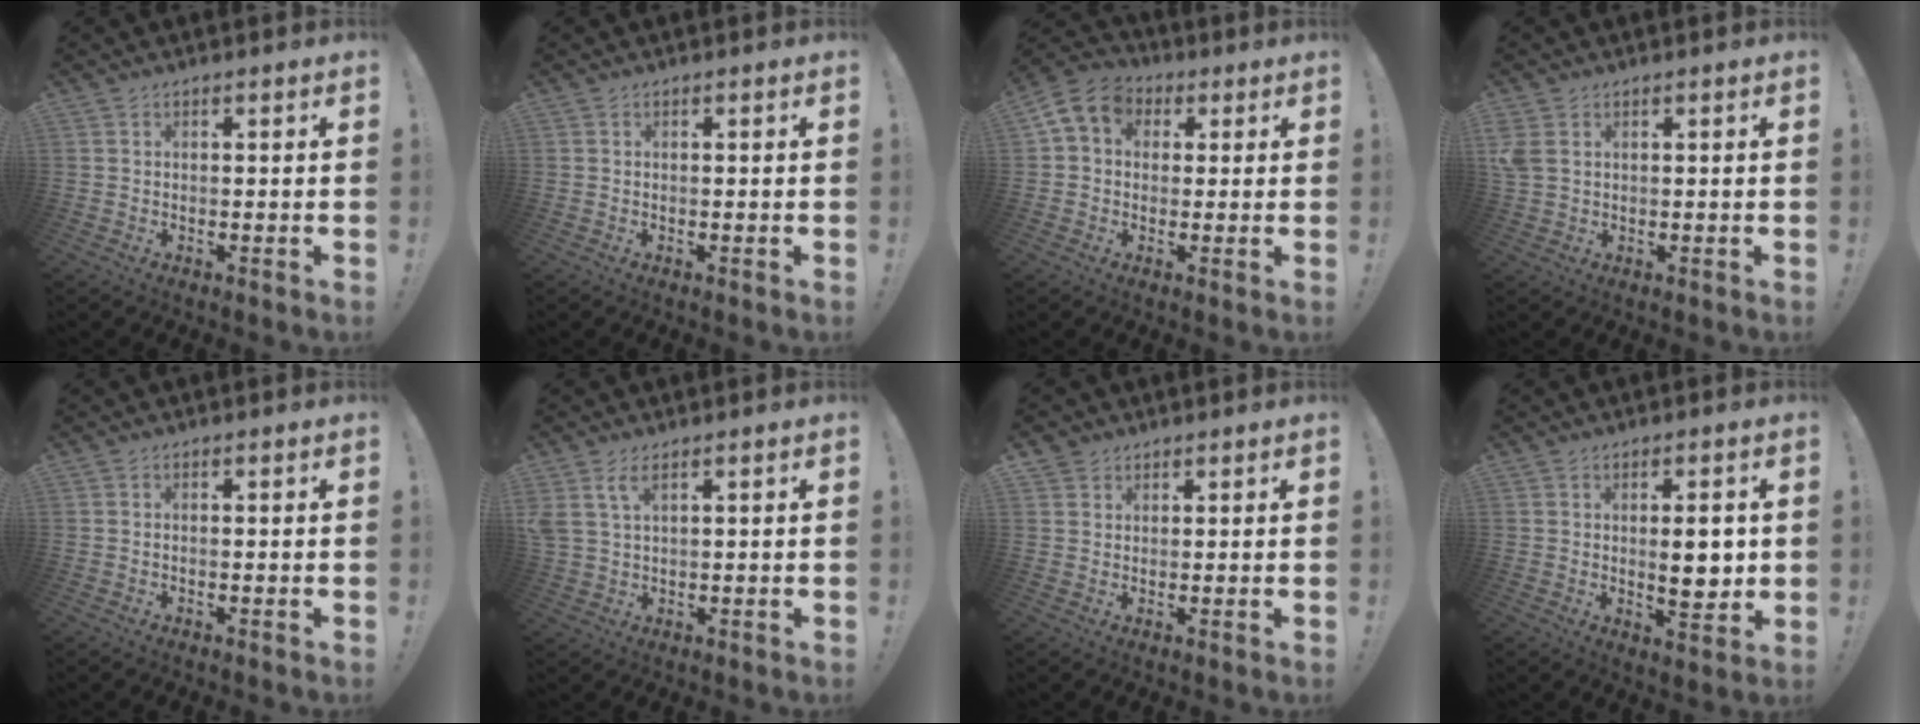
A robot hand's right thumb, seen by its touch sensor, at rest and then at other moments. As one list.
[{"total": 0.0}, {"total": 8.6, "force": [2.2, 7.0, 4.5], "torque": [-0.068, 0.002, 0.047]}, {"total": 4.1, "force": [1.4, 2.9, 2.5], "torque": [-0.058, -0.003, 0.028]}, {"total": 0.0}, {"total": 4.7, "force": [2.6, 1.8, 3.4], "torque": [-0.072, -0.007, 0.047]}, {"total": 2.7, "force": [2.0, 1.9, 0.1], "torque": [0.007, -0.011, 0.034]}, {"total": 7.7, "force": [0.5, 2.9, 7.1], "torque": [-0.088, -0.008, 0.004]}]